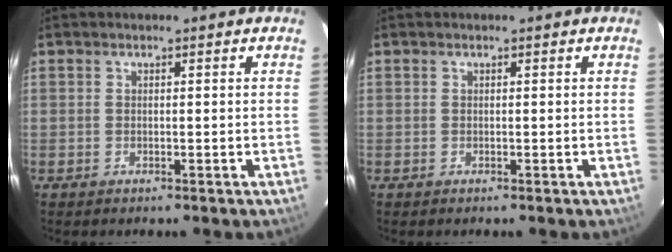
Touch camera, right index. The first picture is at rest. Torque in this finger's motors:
{"motor_torque": [-0.01, 0.00, 0.01, 0.00]}